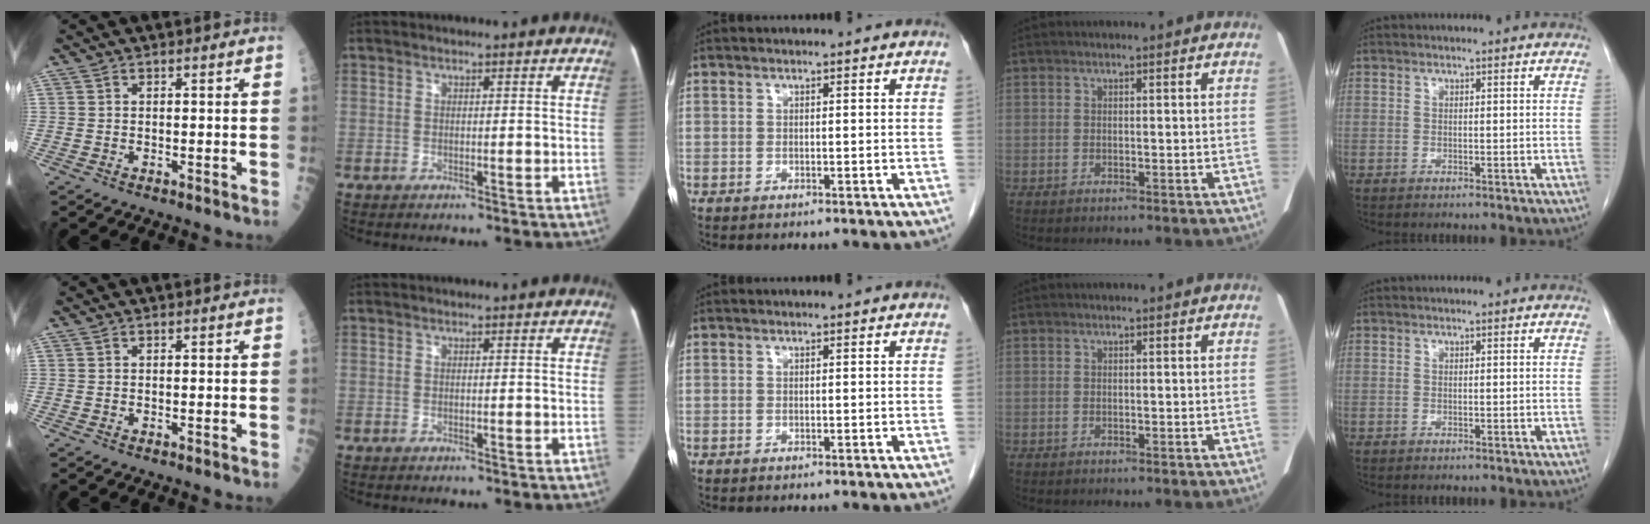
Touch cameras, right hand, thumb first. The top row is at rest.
{}